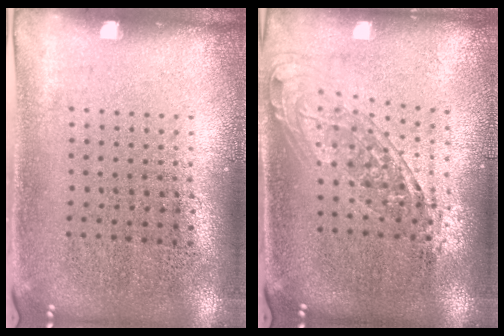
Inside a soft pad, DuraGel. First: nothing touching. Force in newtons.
{"total": 1.6, "press": 1.3, "slide": 1.0}